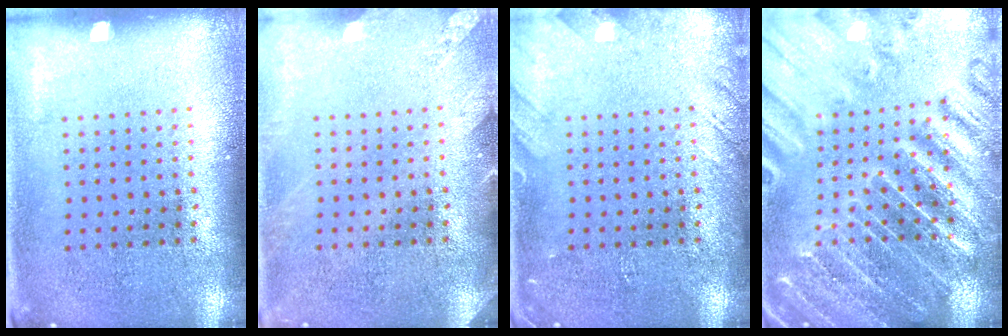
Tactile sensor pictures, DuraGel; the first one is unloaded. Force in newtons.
{"total": 1.9, "press": 1.8, "slide": 0.2}
{"total": 1.8, "press": 1.8, "slide": 0.1}
{"total": 3.6, "press": 3.5, "slide": 1.0}